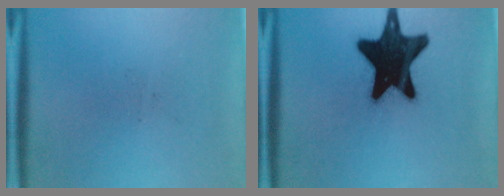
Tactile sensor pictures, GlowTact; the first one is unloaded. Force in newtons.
{"total": 20.1}